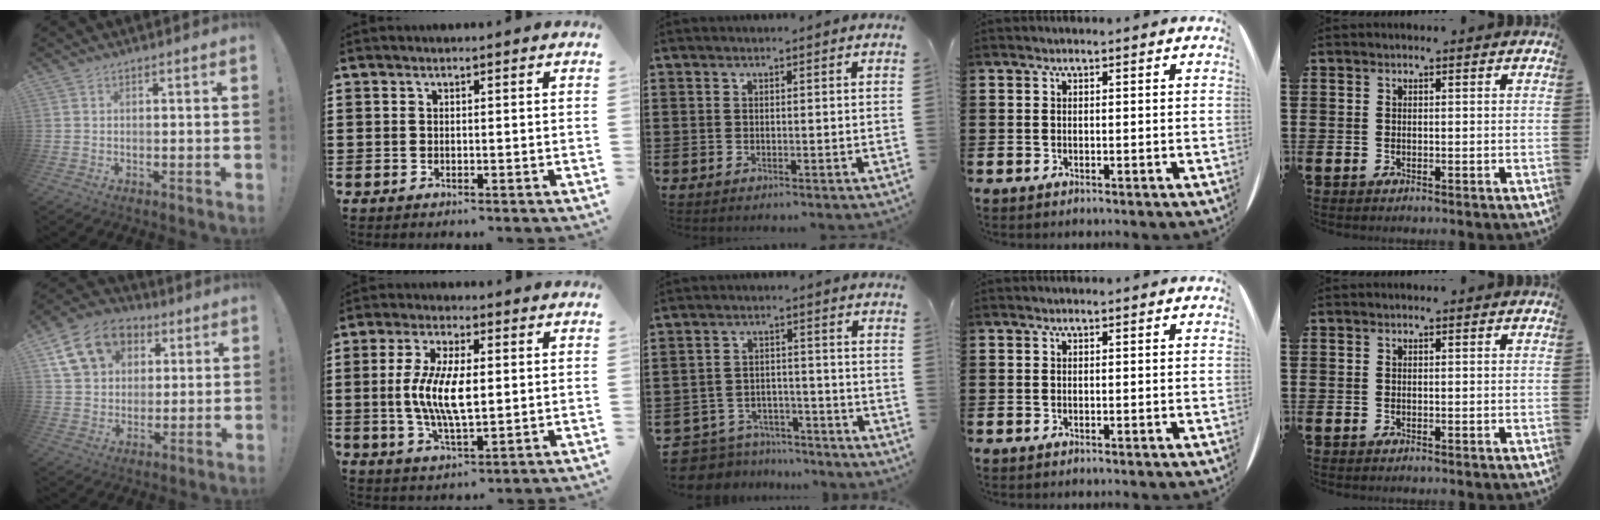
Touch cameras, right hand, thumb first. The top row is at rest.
{"thumb": {"total": 16.0, "force": [6.8, 12.2, 7.8], "torque": [-0.105, -0.021, 0.133]}, "index": {"total": 9.1, "force": [0.1, 3.4, 8.4], "torque": [-0.181, 0.000, -0.006]}, "middle": {"total": 6.0, "force": [-5.9, 1.2, 0.2], "torque": [-0.024, 0.010, -0.126]}}